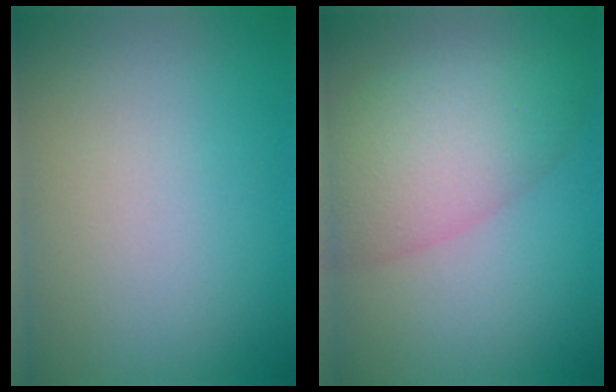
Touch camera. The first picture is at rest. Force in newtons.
{"total": 6.7, "press": 6.7, "slide": 0.4}